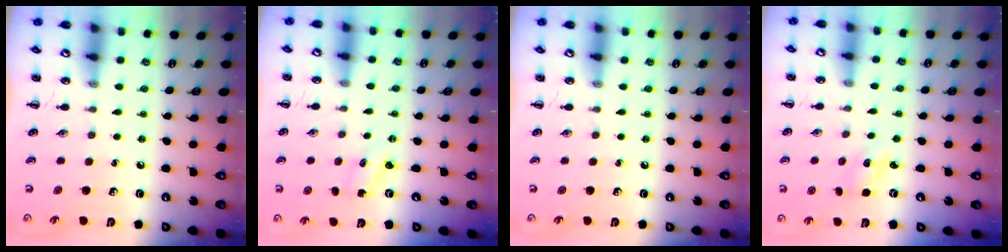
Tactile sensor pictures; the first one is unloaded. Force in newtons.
{"total": 1.3, "press": 1.2, "slide": 0.3}
{"total": 0.0}
{"total": 1.8, "press": 1.7, "slide": 0.5}